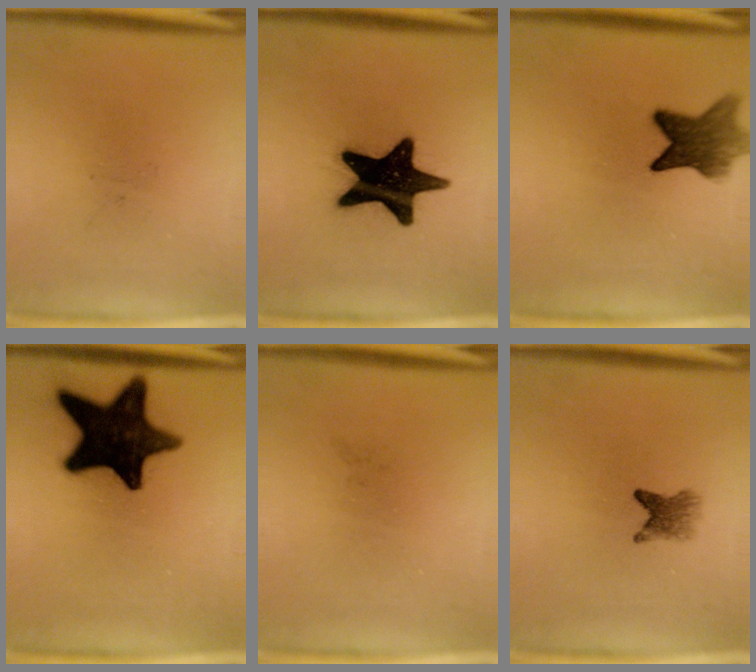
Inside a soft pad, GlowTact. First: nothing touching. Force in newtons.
{"total": 19.6}
{"total": 7.8}
{"total": 18.4}
{"total": 0.0}
{"total": 2.9}